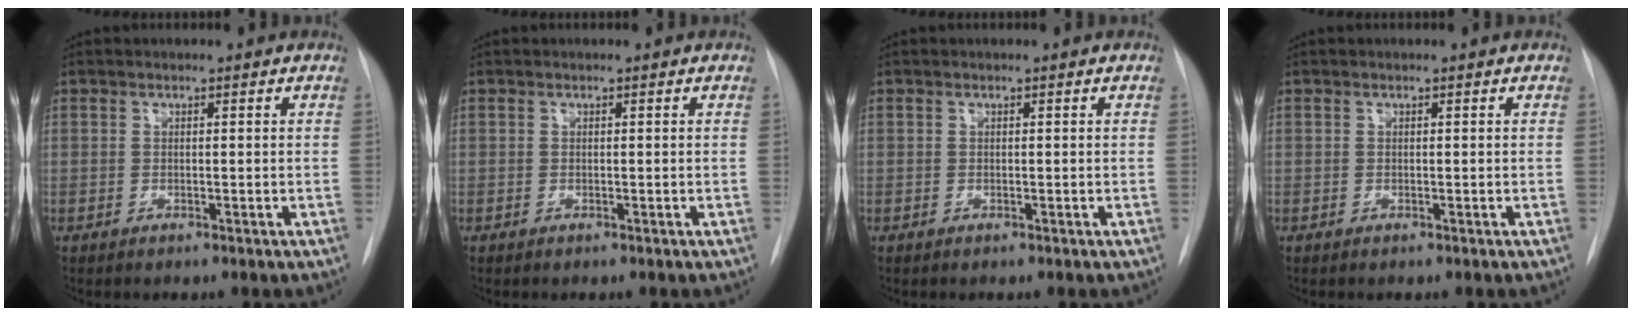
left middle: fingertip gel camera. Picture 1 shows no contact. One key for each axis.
{"total": 0.0}
{"total": 0.0}
{"total": 0.0}